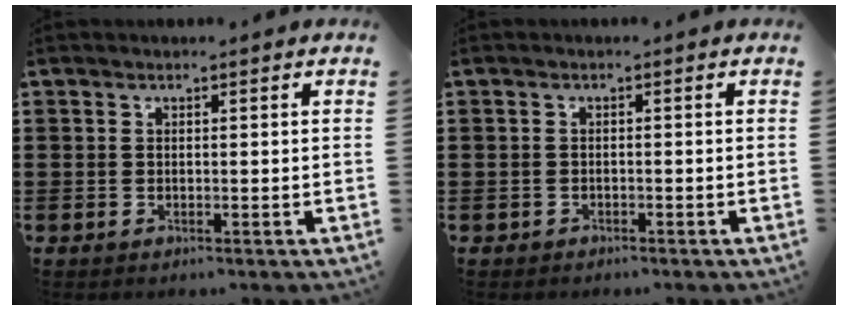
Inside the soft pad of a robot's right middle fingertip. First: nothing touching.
{"total": 0.7, "force": [-0.7, 0.3, 0.0], "torque": [-0.002, 0.001, -0.016]}